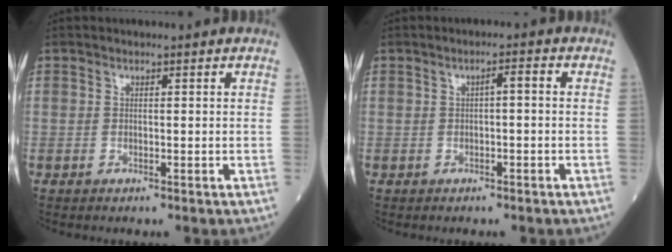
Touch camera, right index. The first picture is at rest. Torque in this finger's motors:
{"motor_torque": [0.34, -0.21, 0.11, 0.03]}